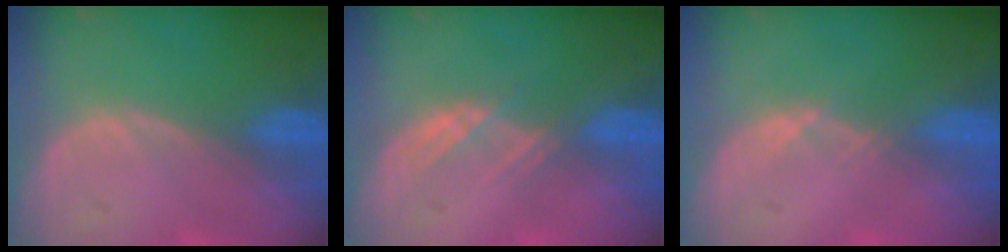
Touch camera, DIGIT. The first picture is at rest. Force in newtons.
{"total": 2.6, "press": 2.5, "slide": 0.7}
{"total": 1.0, "press": 0.8, "slide": 0.5}